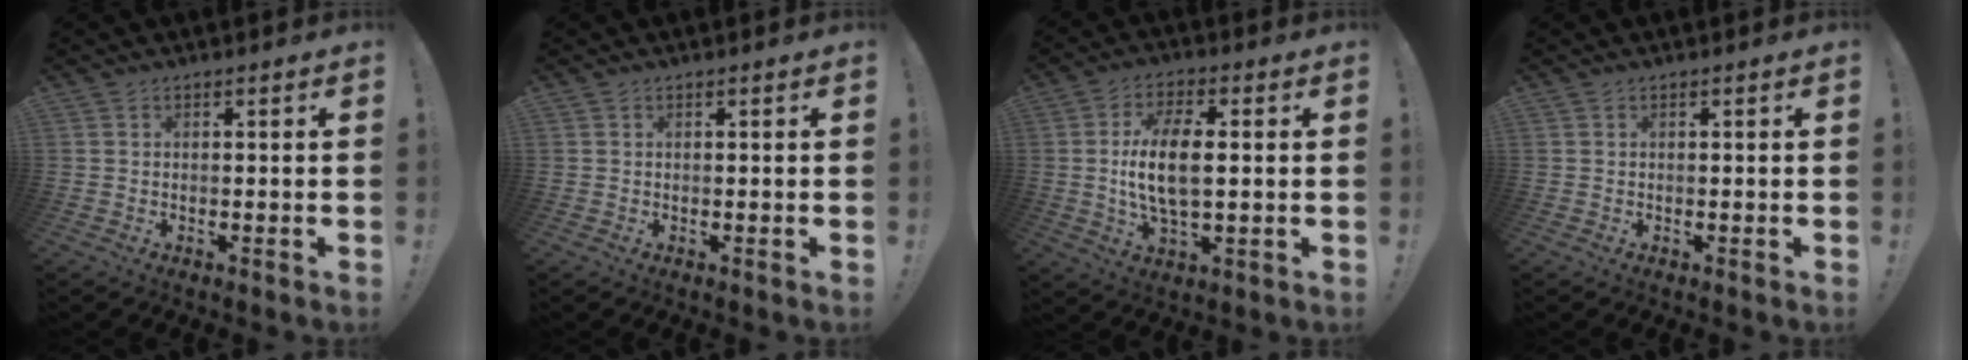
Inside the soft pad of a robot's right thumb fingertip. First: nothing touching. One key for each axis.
{"total": 0.0}
{"total": 12.6, "fx": 0.7, "fy": 5.7, "fz": 11.2, "tx": -0.211, "ty": -0.003, "tz": 0.007}
{"total": 0.0}